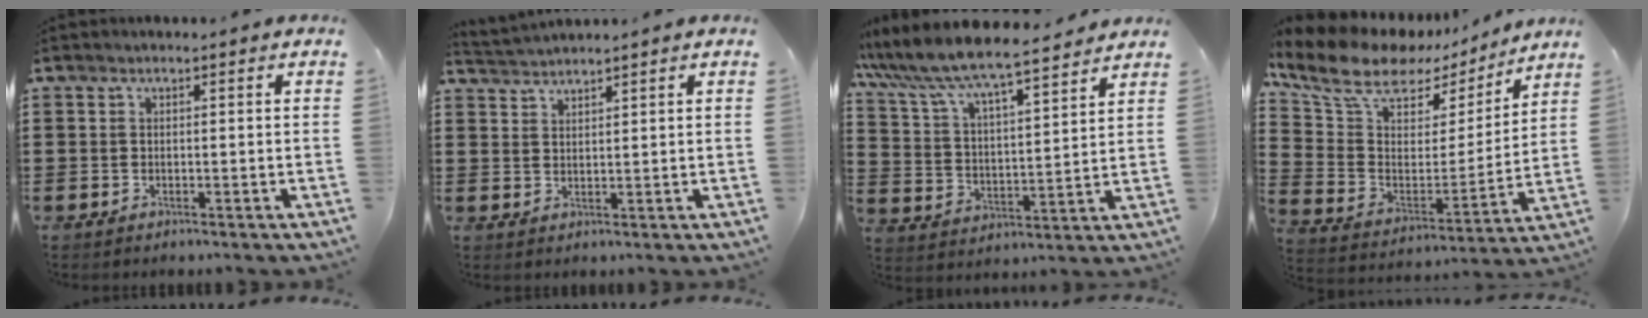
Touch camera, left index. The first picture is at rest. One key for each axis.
{"total": 1.9, "fx": 1.9, "fy": -0.3, "fz": 0.0, "tx": -0.005, "ty": 0.000, "tz": 0.037}
{"total": 7.6, "fx": 7.0, "fy": 0.4, "fz": 2.9, "tx": -0.089, "ty": -0.042, "tz": 0.117}
{"total": 10.9, "fx": 8.1, "fy": 5.2, "fz": 5.1, "tx": -0.132, "ty": -0.040, "tz": 0.142}